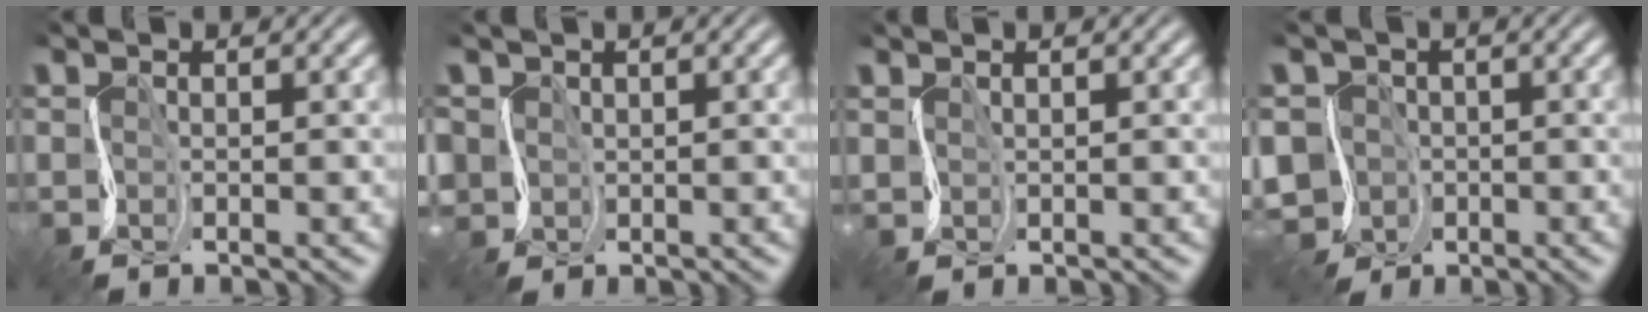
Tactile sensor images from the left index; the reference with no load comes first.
{"total": 2.0, "force": [0.6, 1.8, 0.6], "torque": [-0.020, -0.003, 0.014]}
{"total": 1.3, "force": [1.1, 0.5, 0.6], "torque": [-0.017, 0.001, 0.020]}
{"total": 7.0, "force": [-3.9, 5.3, 2.2], "torque": [-0.032, -0.022, -0.075]}